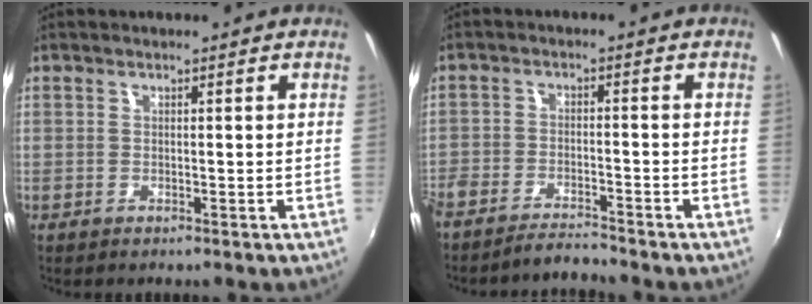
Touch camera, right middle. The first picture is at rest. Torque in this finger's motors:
{"motor_torque": [1.08, -1.06, 0.19, 0.14]}